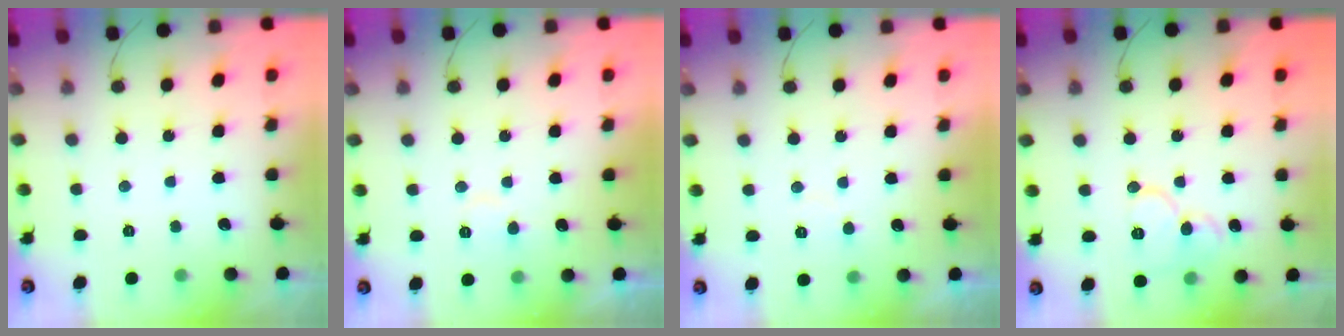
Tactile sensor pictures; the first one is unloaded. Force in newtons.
{"total": 6.8, "press": 6.8, "slide": 0.4}
{"total": 4.1, "press": 4.0, "slide": 0.4}
{"total": 11.1, "press": 11.0, "slide": 1.5}